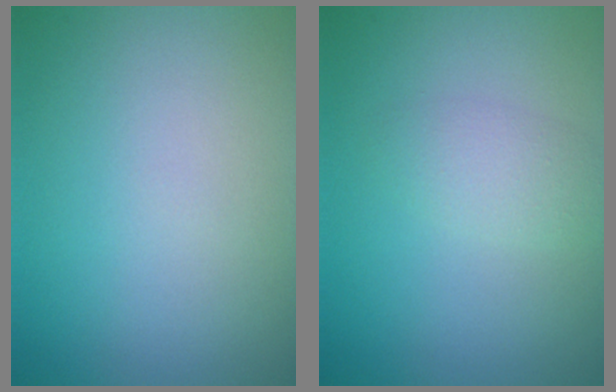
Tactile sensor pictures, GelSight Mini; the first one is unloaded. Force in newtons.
{"total": 1.8, "press": 1.8, "slide": 0.1}